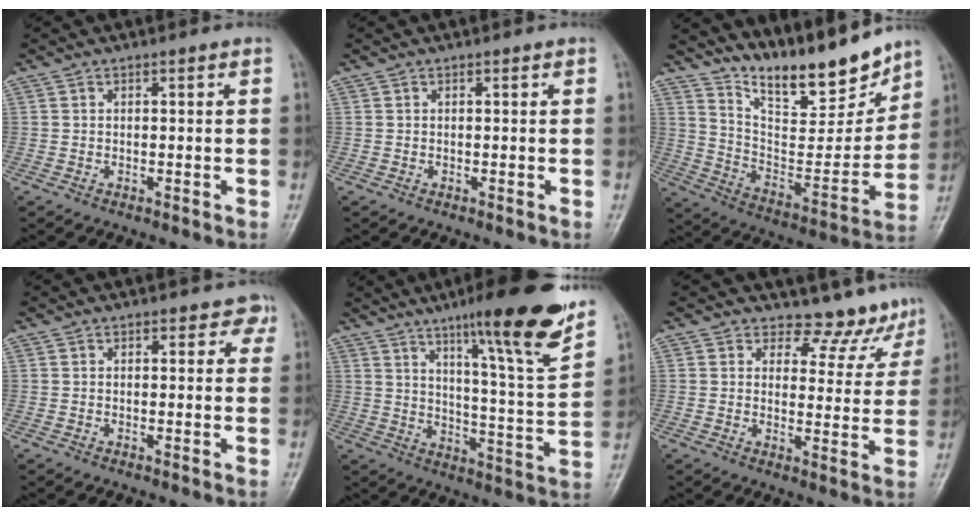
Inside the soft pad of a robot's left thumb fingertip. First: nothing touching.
{"total": 0.0}
{"total": 18.3, "force": [15.2, 4.9, 8.9], "torque": [-0.099, -0.100, 0.261]}
{"total": 2.2, "force": [1.4, 1.5, 0.7], "torque": [0.020, -0.004, 0.006]}
{"total": 22.6, "force": [14.9, 2.6, 16.8], "torque": [-0.222, -0.067, 0.226]}
{"total": 8.0, "force": [7.3, 3.3, -0.5], "torque": [0.042, -0.062, 0.079]}